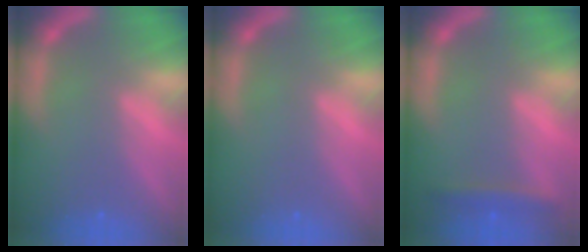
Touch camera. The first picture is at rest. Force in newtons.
{"total": 0.0}
{"total": 2.4}